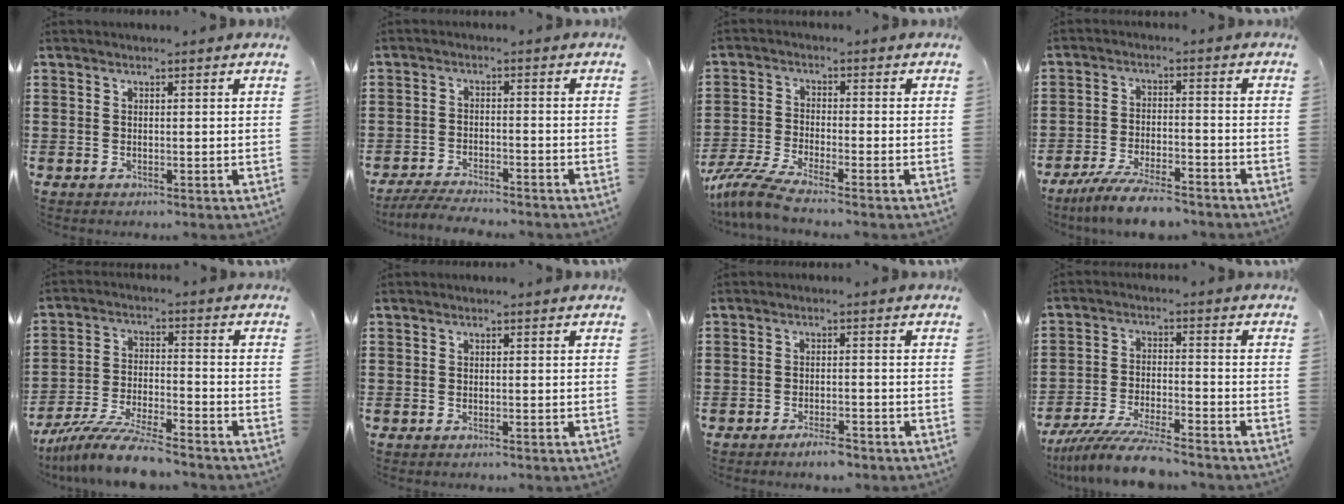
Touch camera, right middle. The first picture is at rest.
{"total": 4.0, "force": [-3.9, 0.2, 0.8], "torque": [-0.021, -0.004, -0.081]}
{"total": 5.1, "force": [-4.5, 0.2, 2.3], "torque": [-0.076, -0.026, -0.095]}
{"total": 6.7, "force": [-6.0, 0.8, 2.9], "torque": [-0.062, -0.004, -0.113]}
{"total": 10.0, "force": [-9.1, 0.9, 4.2], "torque": [-0.084, 0.010, -0.176]}
{"total": 0.0}
{"total": 2.5, "force": [-2.1, 0.4, 1.4], "torque": [-0.023, 0.004, -0.038]}
{"total": 8.6, "force": [-7.8, 0.7, 3.5], "torque": [-0.070, 0.002, -0.149]}